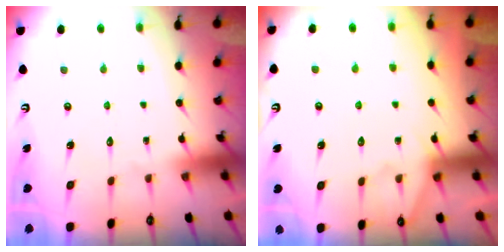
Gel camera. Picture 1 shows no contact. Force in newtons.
{"total": 3.8, "press": 3.8, "slide": 0.6}